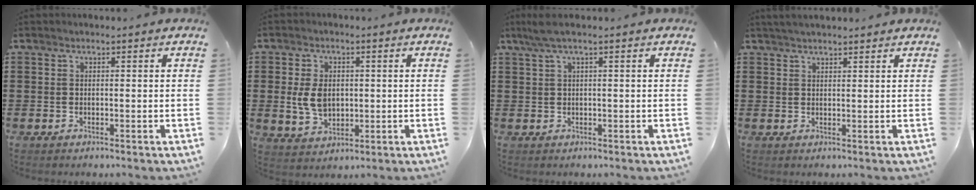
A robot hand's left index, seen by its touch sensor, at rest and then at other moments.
{"total": 5.8, "force": [0.4, 4.0, 4.2], "torque": [-0.101, 0.001, -0.002]}
{"total": 1.9, "force": [0.5, 0.0, 1.8], "torque": [-0.042, -0.004, 0.007]}
{"total": 1.8, "force": [1.7, 0.2, 0.6], "torque": [-0.015, 0.003, 0.033]}